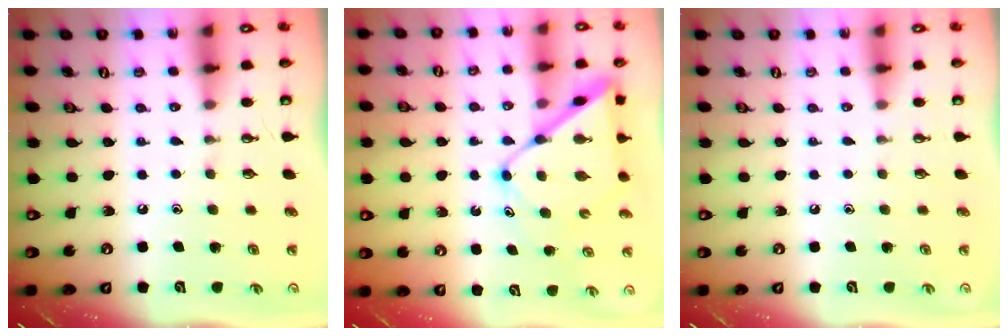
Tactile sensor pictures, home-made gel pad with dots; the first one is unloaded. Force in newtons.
{"total": 12.5, "press": 12.5, "slide": 1.1}
{"total": 0.0}